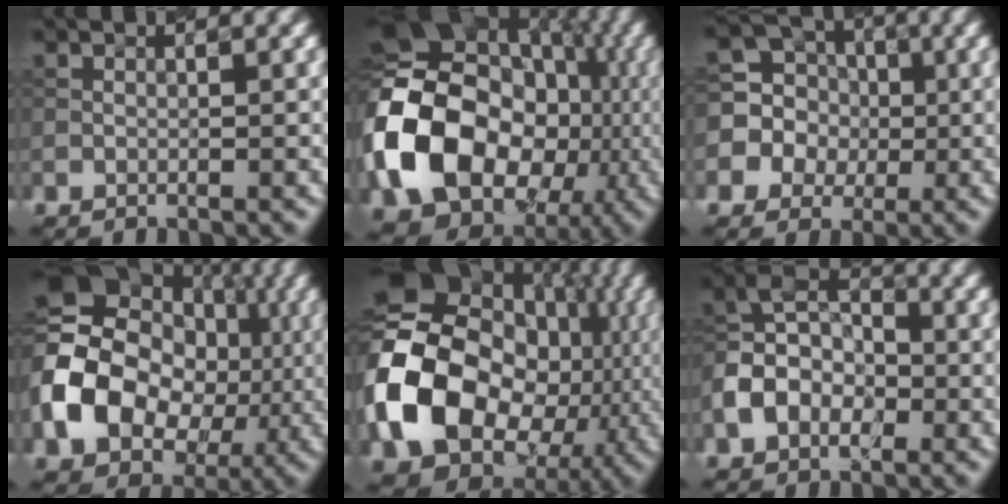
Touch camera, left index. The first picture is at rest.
{"total": 19.0, "force": [-2.6, 15.0, 11.3], "torque": [-0.228, -0.010, -0.046]}
{"total": 8.0, "force": [0.9, 7.5, 2.5], "torque": [-0.072, 0.032, -0.010]}
{"total": 15.6, "force": [-1.1, 12.7, 9.0], "torque": [-0.195, -0.004, -0.022]}
{"total": 19.7, "force": [-2.1, 16.4, 10.7], "torque": [-0.232, -0.009, -0.036]}
{"total": 5.5, "force": [-2.1, 3.9, 3.2], "torque": [-0.067, 0.010, -0.048]}